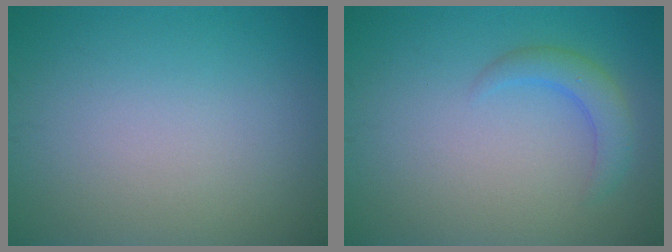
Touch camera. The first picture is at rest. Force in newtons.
{"total": 2.4, "press": 2.4, "slide": 0.1}